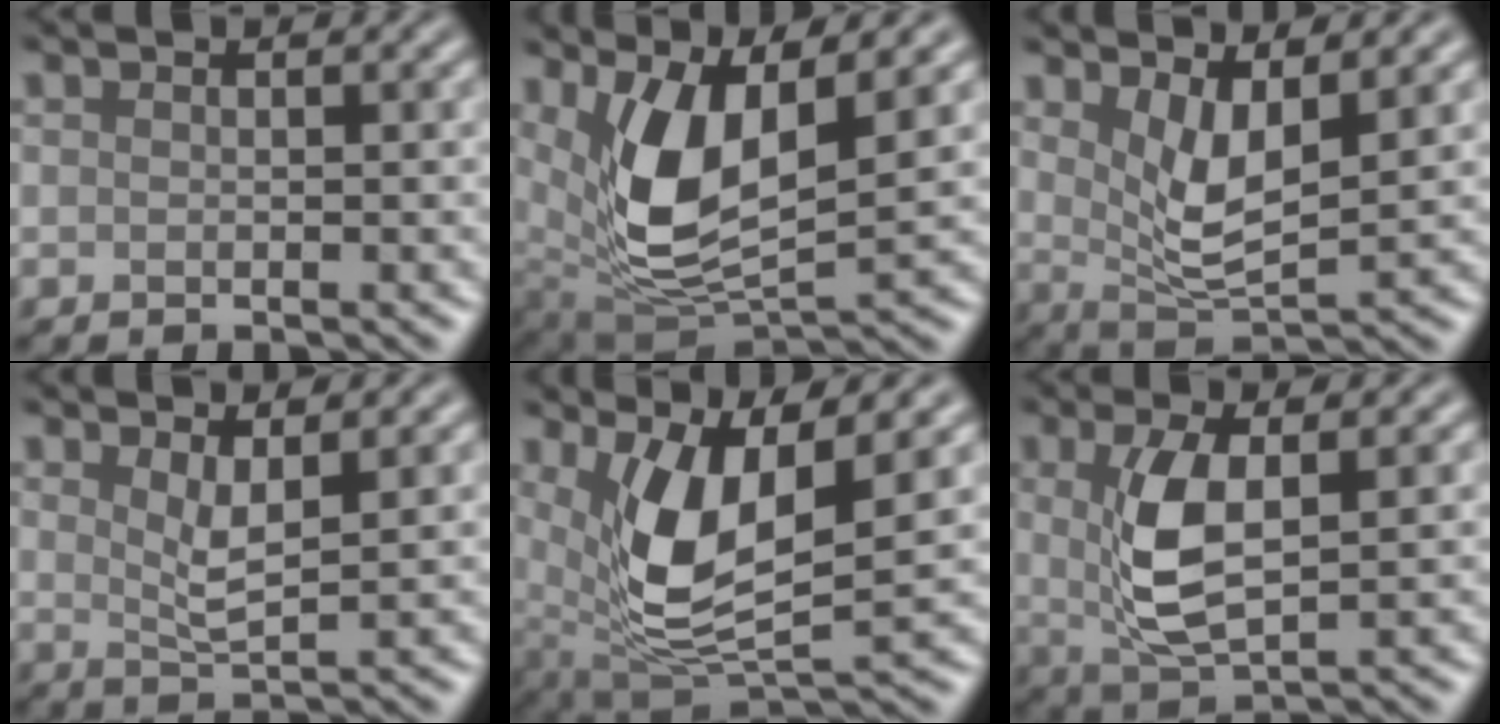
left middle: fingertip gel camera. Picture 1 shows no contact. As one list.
[{"total": 7.6, "force": [2.3, 3.3, 6.4], "torque": [-0.145, -0.018, 0.053]}, {"total": 4.1, "force": [1.5, 1.3, 3.6], "torque": [-0.074, -0.015, 0.039]}, {"total": 2.2, "force": [0.9, 0.4, 2.0], "torque": [-0.039, -0.009, 0.024]}, {"total": 7.9, "force": [1.8, 2.9, 7.1], "torque": [-0.156, -0.014, 0.044]}, {"total": 4.8, "force": [0.4, 1.7, 4.5], "torque": [-0.102, -0.007, 0.022]}]